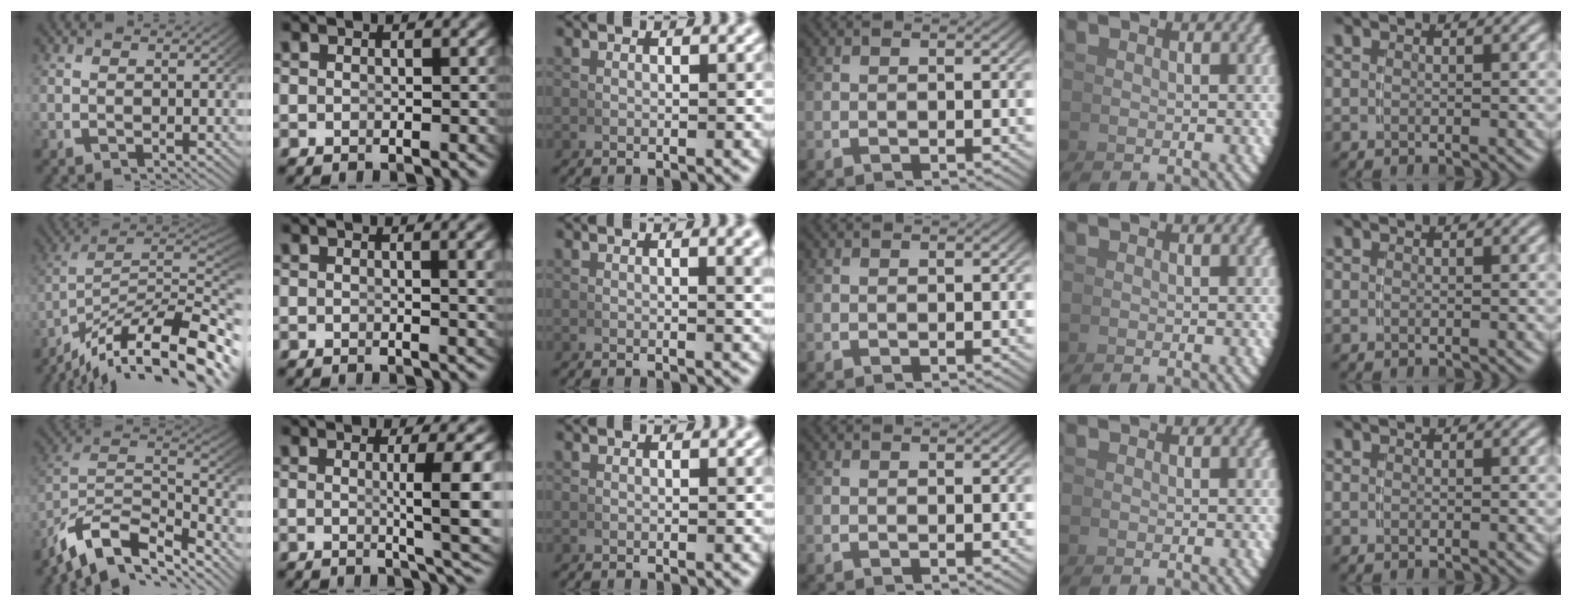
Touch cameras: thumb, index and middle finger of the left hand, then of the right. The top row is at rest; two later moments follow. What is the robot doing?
{"motion": "lift_and_place", "object": "cup"}